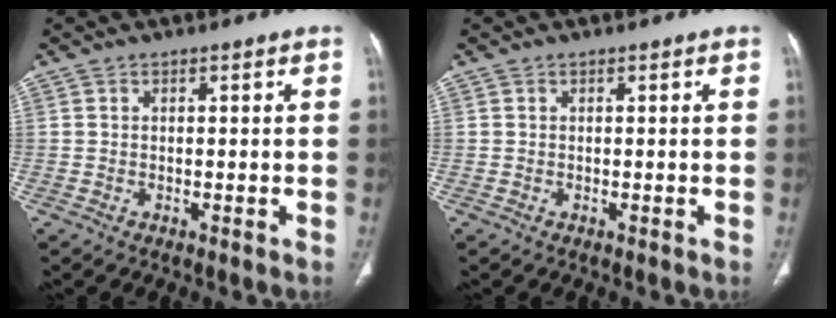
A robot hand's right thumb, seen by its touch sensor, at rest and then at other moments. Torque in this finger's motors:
{"motor_torque": [0.21, -0.38, -0.45, 0.44, 0.03]}